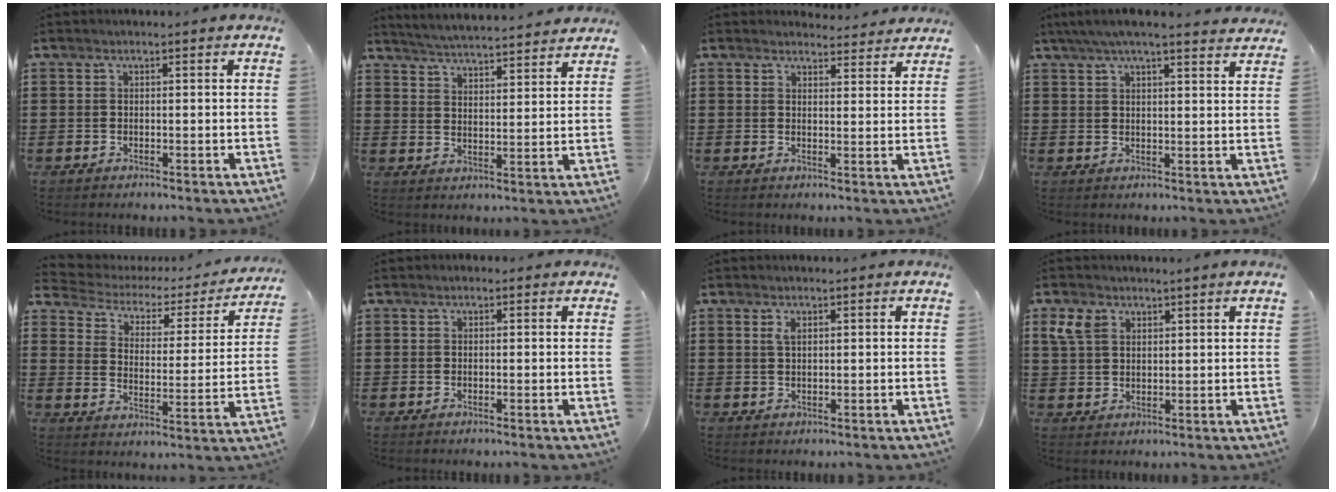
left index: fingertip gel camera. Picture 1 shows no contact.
{"total": 4.4, "force": [4.3, -0.5, 0.3], "torque": [-0.027, -0.031, 0.073]}
{"total": 3.2, "force": [3.1, 0.7, 0.3], "torque": [-0.008, -0.015, 0.056]}
{"total": 4.7, "force": [4.1, 0.1, 2.3], "torque": [-0.056, -0.010, 0.073]}
{"total": 2.6, "force": [1.9, 1.5, 0.9], "torque": [-0.037, -0.017, 0.022]}
{"total": 0.5, "force": [0.0, 0.5, 0.2], "torque": [-0.005, 0.004, 0.000]}
{"total": 1.6, "force": [0.7, 0.6, 1.3], "torque": [-0.029, 0.003, 0.013]}
{"total": 3.7, "force": [2.4, 2.1, 2.0], "torque": [-0.050, 0.008, 0.045]}